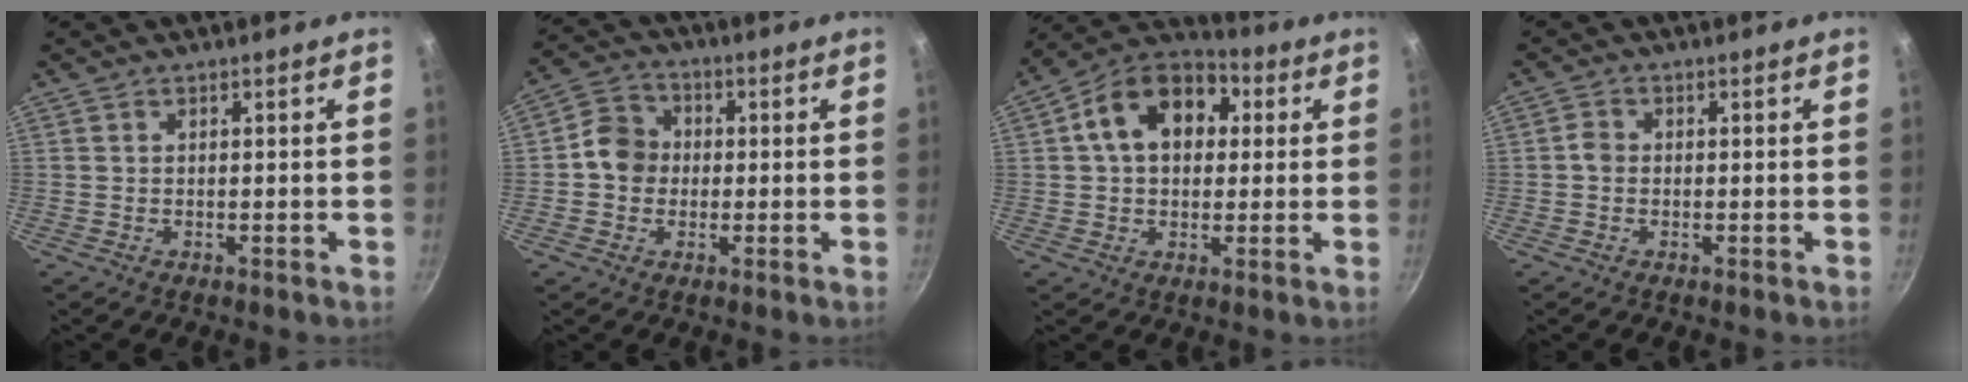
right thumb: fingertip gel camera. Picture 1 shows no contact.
{"total": 7.3, "force": [-0.3, 6.5, 3.3], "torque": [-0.027, 0.017, -0.023]}
{"total": 15.3, "force": [3.4, 10.8, 10.2], "torque": [-0.136, 0.026, 0.035]}
{"total": 1.9, "force": [-0.3, 1.6, 1.0], "torque": [-0.016, 0.011, -0.009]}